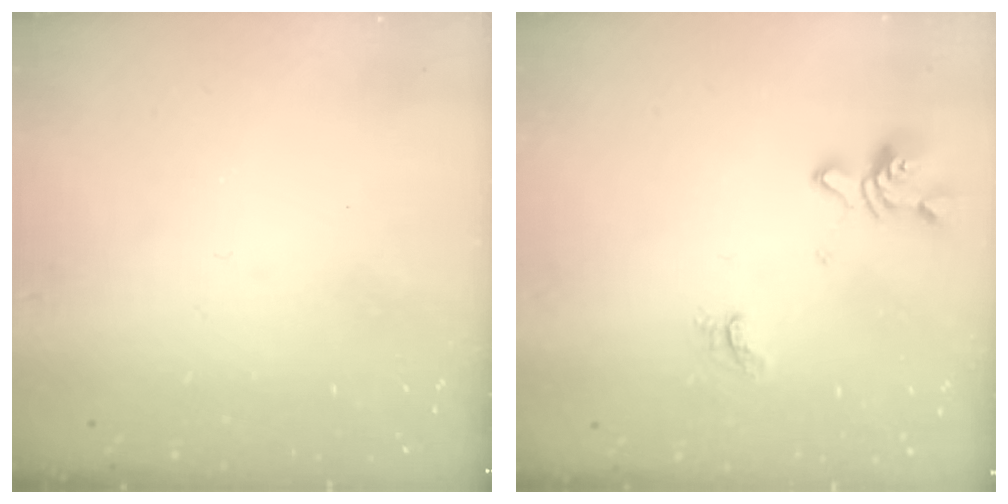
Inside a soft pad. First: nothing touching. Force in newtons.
{"total": 3.6, "press": 3.5, "slide": 0.7}